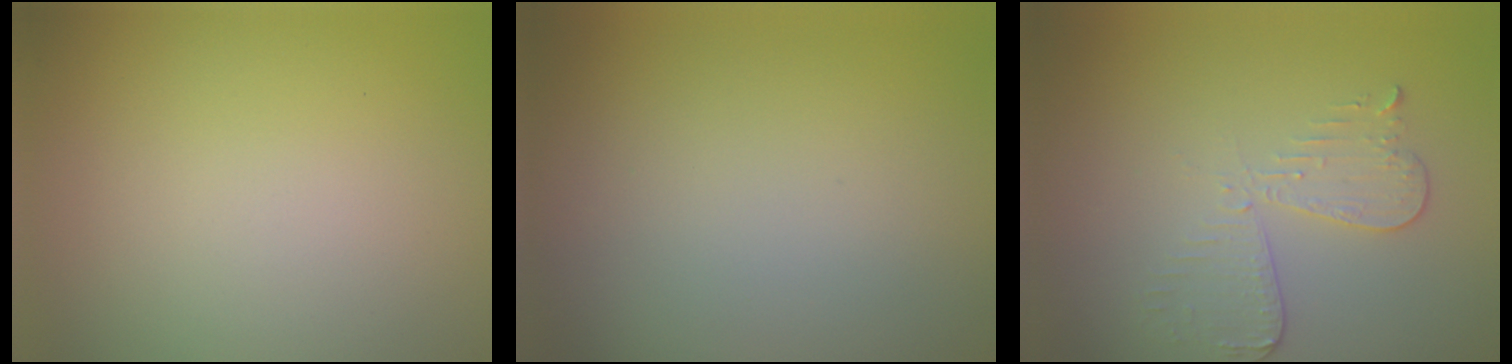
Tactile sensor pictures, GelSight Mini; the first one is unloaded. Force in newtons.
{"total": 0.0}
{"total": 3.0, "press": 2.7, "slide": 1.2}